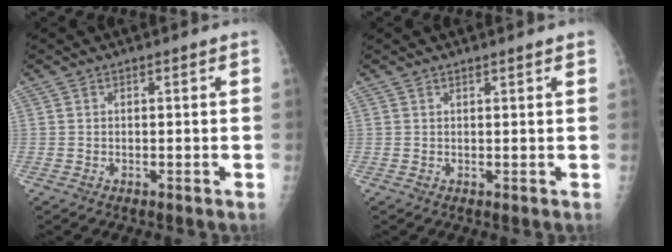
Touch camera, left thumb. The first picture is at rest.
{"total": 1.7, "force": [1.4, 0.1, 0.9], "torque": [-0.006, 0.002, 0.018]}